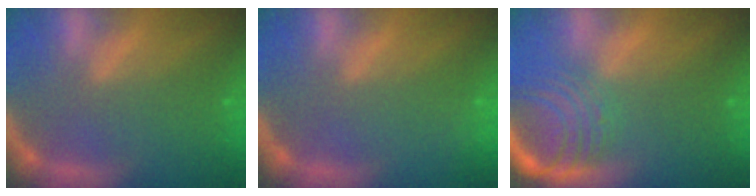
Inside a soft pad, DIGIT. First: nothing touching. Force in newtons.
{"total": 1.4}
{"total": 9.1}